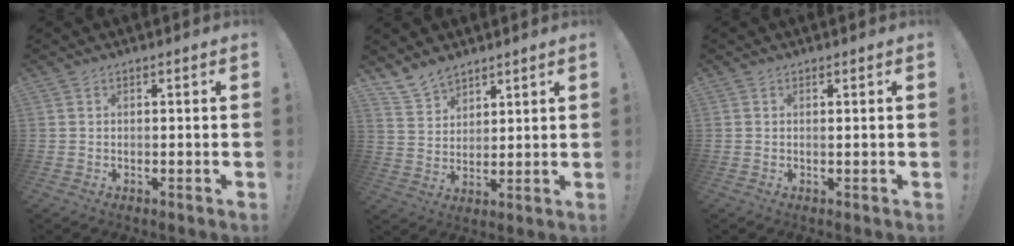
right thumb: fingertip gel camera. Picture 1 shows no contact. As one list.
[{"total": 8.1, "force": [6.7, 4.3, 1.7], "torque": [-0.044, -0.041, 0.133]}, {"total": 0.6, "force": [0.3, -0.3, 0.3], "torque": [0.007, -0.006, 0.002]}]